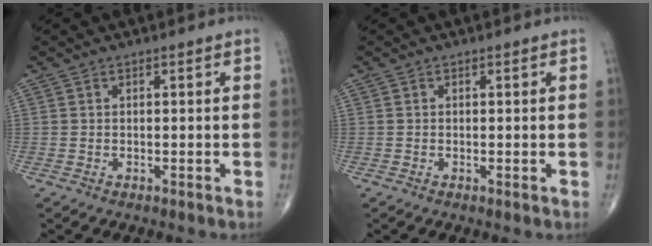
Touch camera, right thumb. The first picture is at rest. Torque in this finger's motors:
{"motor_torque": [0.30, 0.11, -0.07, -0.13, -0.02]}